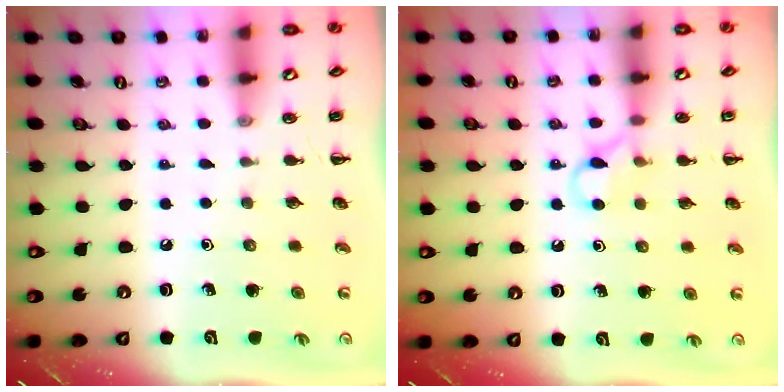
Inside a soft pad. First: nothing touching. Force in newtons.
{"total": 6.1, "press": 5.9, "slide": 1.7}